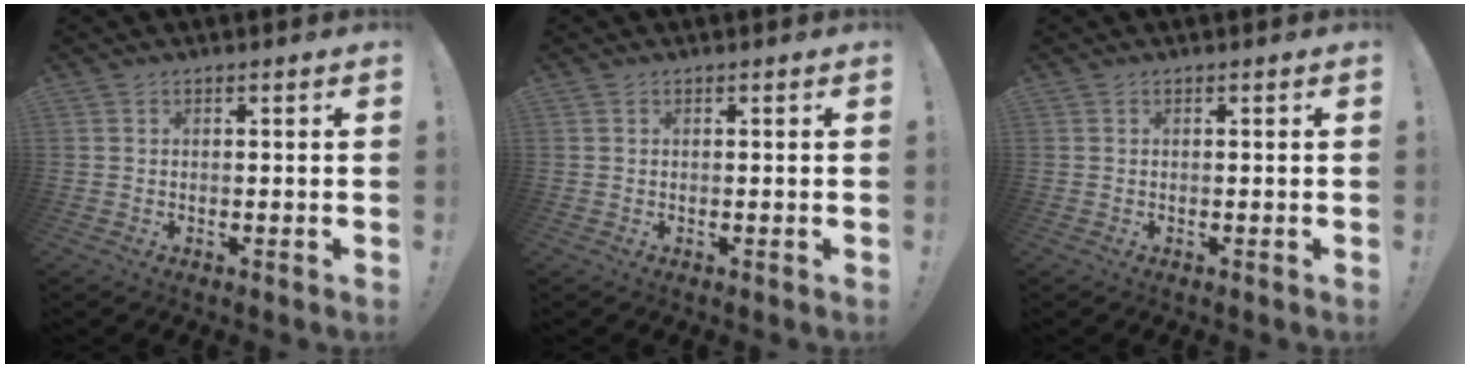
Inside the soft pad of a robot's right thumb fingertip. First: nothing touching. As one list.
[{"total": 0.0}, {"total": 0.0}]